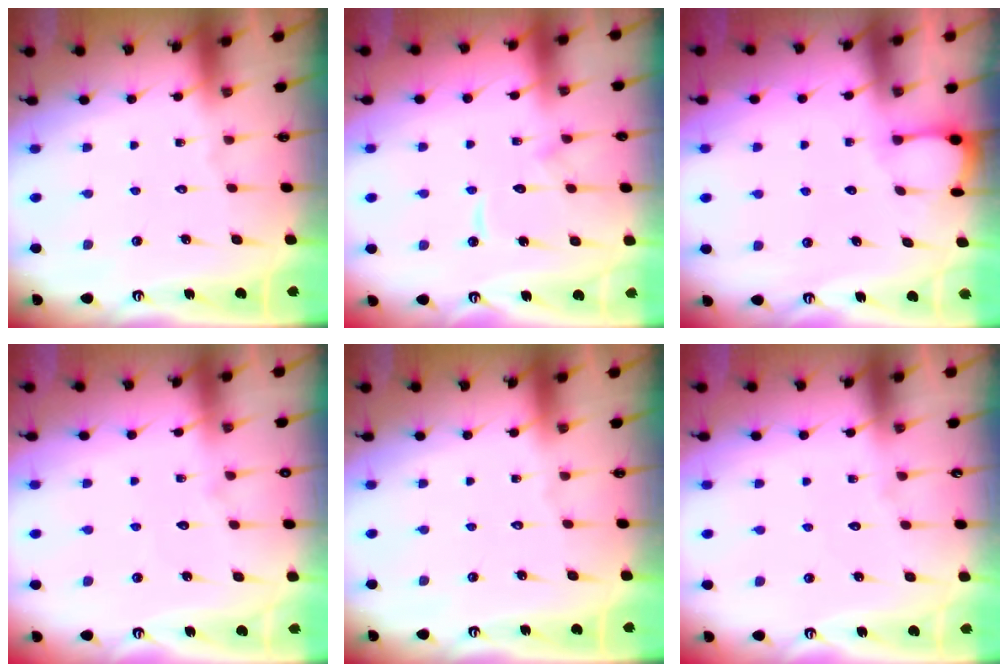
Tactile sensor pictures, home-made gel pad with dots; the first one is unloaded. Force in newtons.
{"total": 9.9, "press": 9.9, "slide": 1.0}
{"total": 2.1, "press": 2.1, "slide": 0.2}
{"total": 5.4, "press": 5.4, "slide": 0.5}
{"total": 0.0}
{"total": 4.0, "press": 4.0, "slide": 0.4}